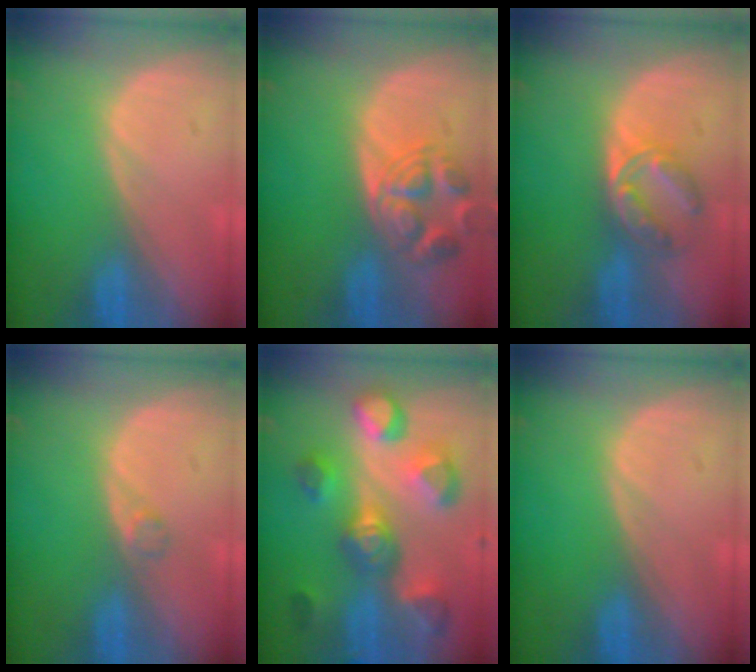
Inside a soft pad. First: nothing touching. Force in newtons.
{"total": 6.2, "press": 6.1, "slide": 0.7}
{"total": 6.0, "press": 5.6, "slide": 2.2}
{"total": 1.2, "press": 1.2, "slide": 0.1}
{"total": 10.6, "press": 10.0, "slide": 3.5}
{"total": 0.0}